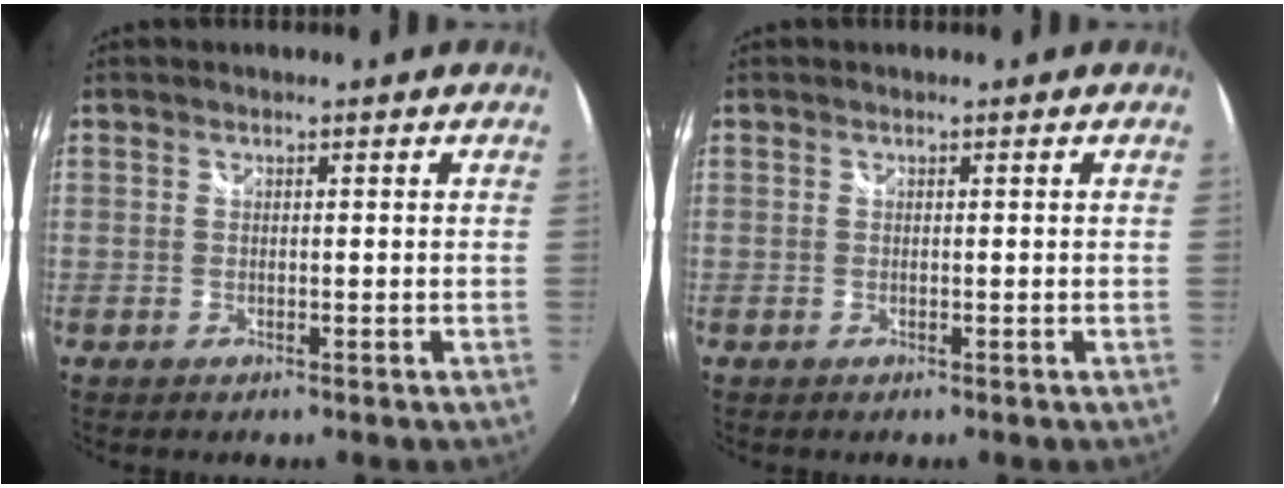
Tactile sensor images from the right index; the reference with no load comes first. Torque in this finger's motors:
{"motor_torque": [0.00, 0.00, 0.00, 0.00]}